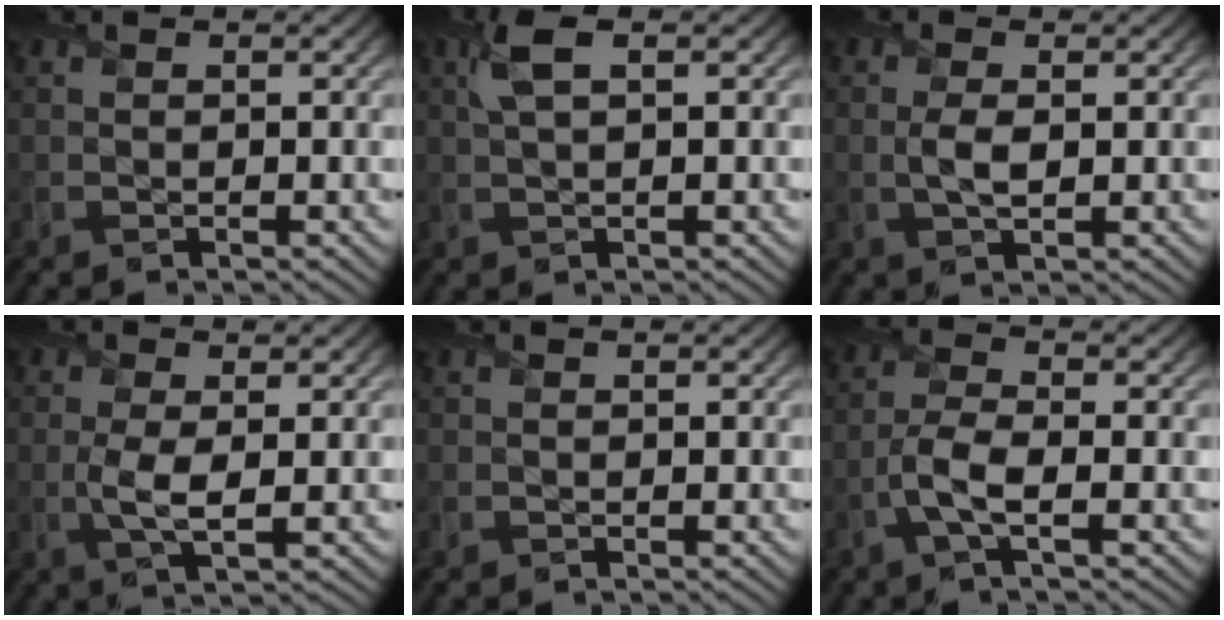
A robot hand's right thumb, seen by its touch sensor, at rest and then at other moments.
{"total": 3.2, "force": [1.2, 1.0, 2.8], "torque": [-0.069, 0.011, 0.020]}
{"total": 2.7, "force": [0.1, 1.2, 2.4], "torque": [-0.059, -0.001, 0.001]}
{"total": 3.8, "force": [0.0, 1.3, 3.6], "torque": [-0.086, -0.002, -0.001]}
{"total": 0.0}
{"total": 4.3, "force": [-1.7, 1.1, 3.8], "torque": [-0.088, 0.007, -0.044]}